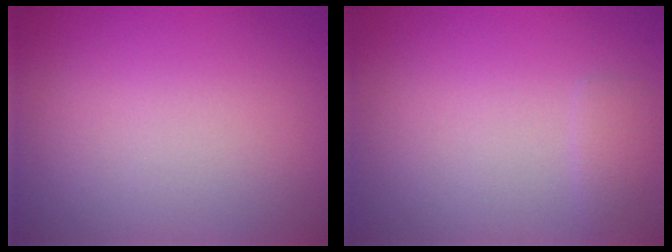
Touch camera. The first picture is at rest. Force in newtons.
{"total": 1.0, "press": 1.0, "slide": 0.1}